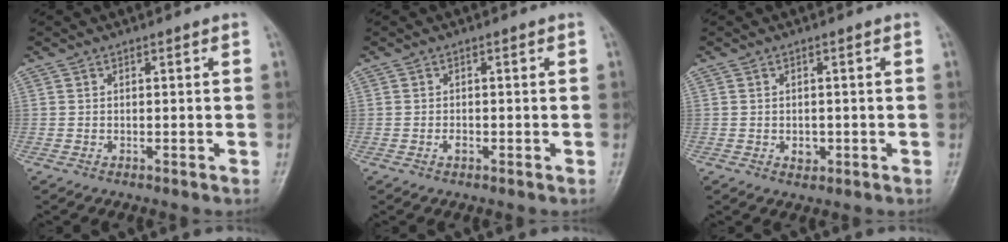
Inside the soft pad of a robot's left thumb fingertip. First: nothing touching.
{"total": 1.2, "force": [-0.5, 0.7, 0.8], "torque": [-0.012, 0.003, -0.010]}
{"total": 2.2, "force": [-0.5, 1.7, 1.3], "torque": [-0.009, 0.002, -0.004]}